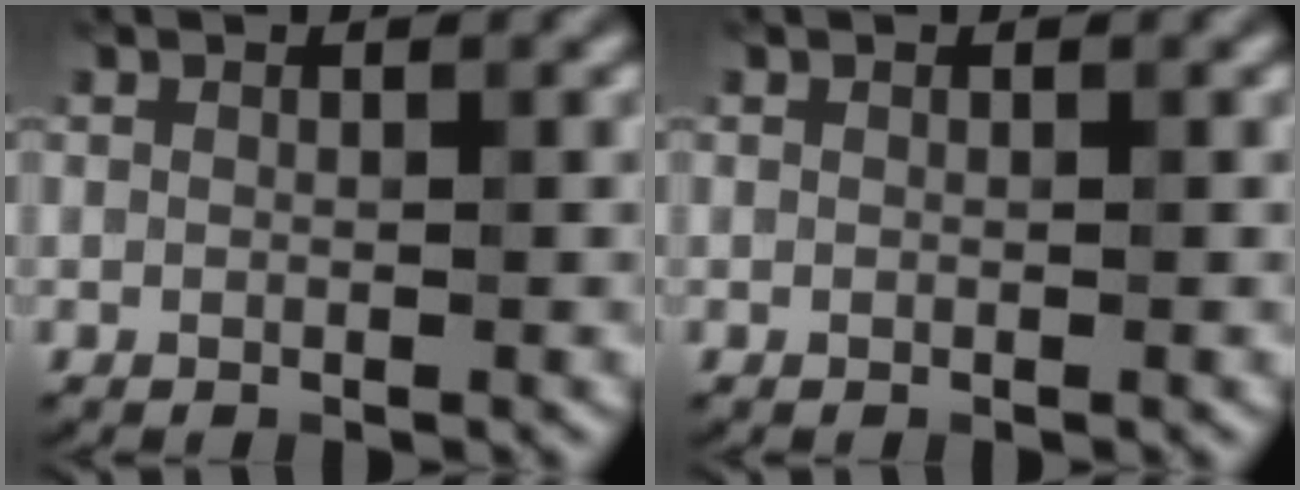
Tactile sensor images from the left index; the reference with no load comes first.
{"total": 0.0}